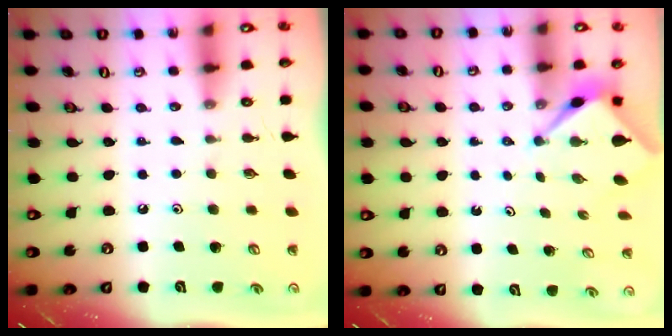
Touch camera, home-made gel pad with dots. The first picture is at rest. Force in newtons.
{"total": 2.8, "press": 2.8, "slide": 0.1}